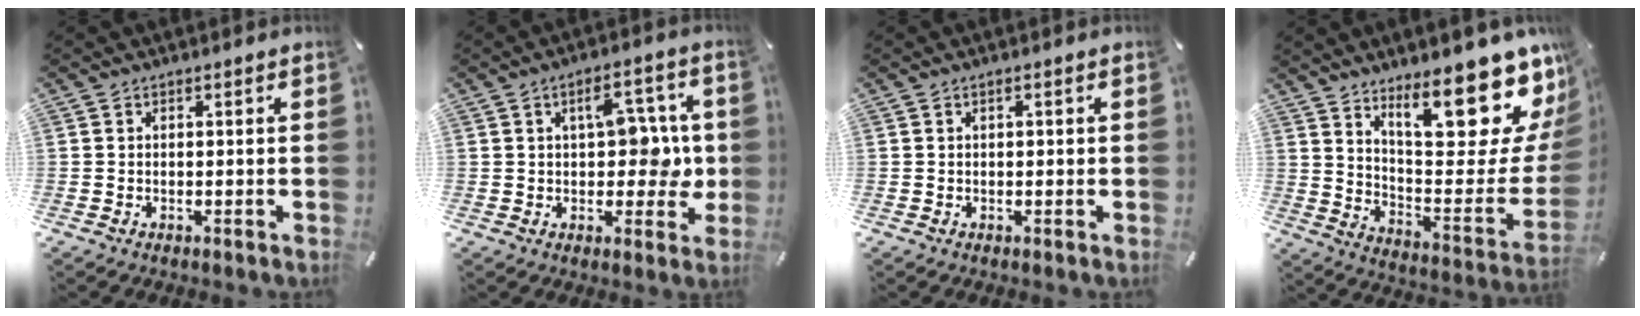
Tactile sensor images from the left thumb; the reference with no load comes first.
{"total": 10.3, "force": [1.2, 6.4, 8.0], "torque": [-0.098, -0.001, 0.016]}
{"total": 0.8, "force": [0.1, 0.4, 0.6], "torque": [-0.012, 0.003, 0.000]}
{"total": 23.9, "force": [16.3, 7.7, 15.6], "torque": [-0.183, -0.133, 0.266]}